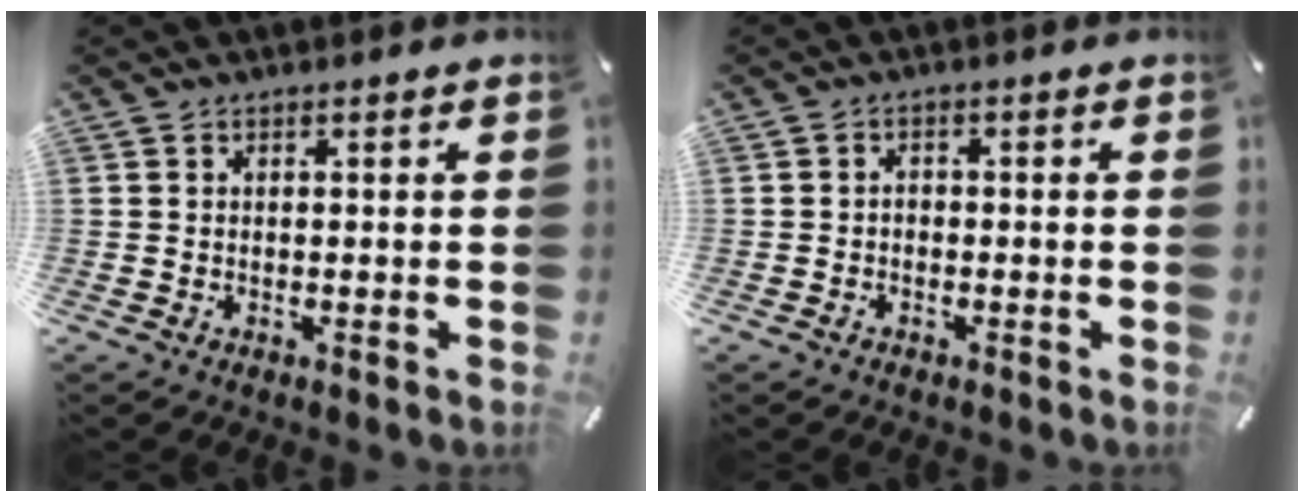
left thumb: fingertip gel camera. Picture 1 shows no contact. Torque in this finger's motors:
{"motor_torque": [-0.01, -0.09, 0.06, 0.01, 0.00]}